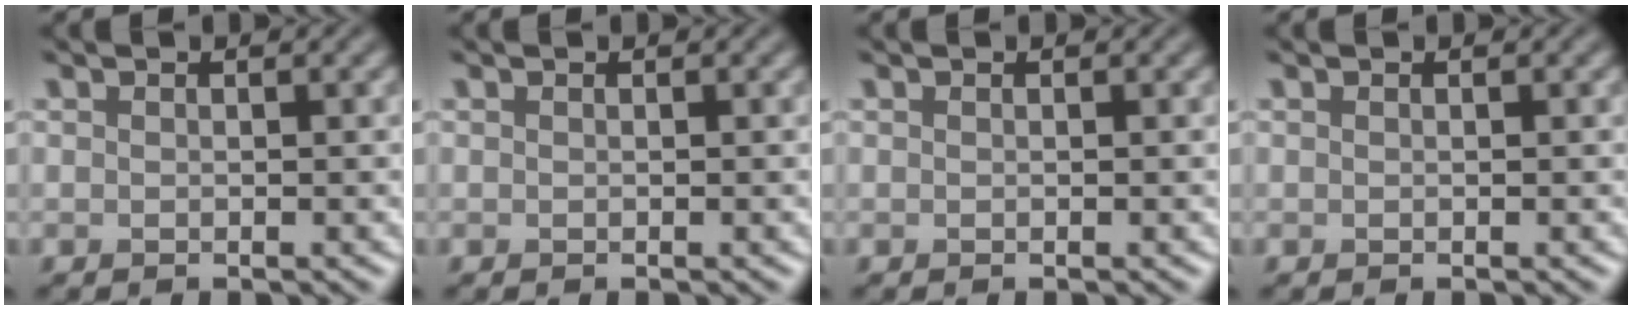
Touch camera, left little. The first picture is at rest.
{"total": 0.0}
{"total": 0.0}
{"total": 0.0}